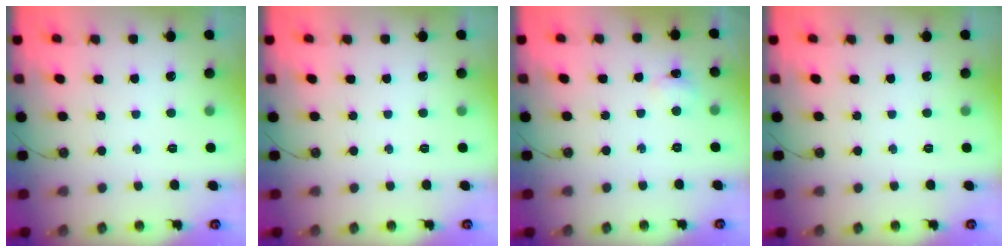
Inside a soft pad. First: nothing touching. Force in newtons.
{"total": 0.0}
{"total": 3.4, "press": 2.9, "slide": 1.7}
{"total": 0.0}